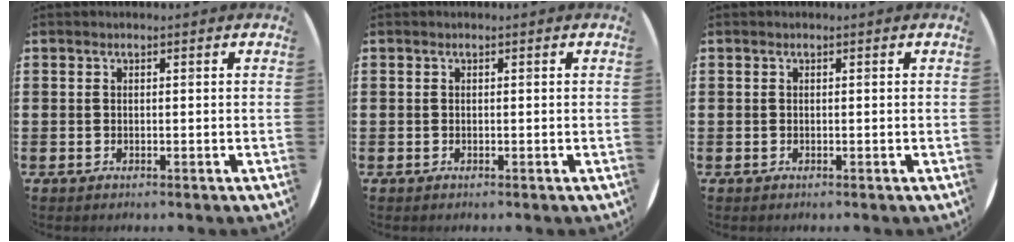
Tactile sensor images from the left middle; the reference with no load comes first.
{"total": 0.0}
{"total": 0.0}